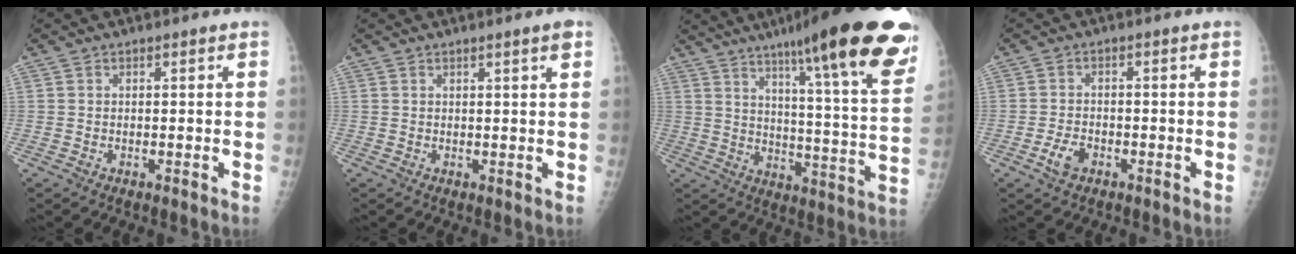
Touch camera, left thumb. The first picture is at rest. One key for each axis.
{"total": 2.1, "fx": 1.2, "fy": -0.2, "fz": 1.6, "tx": -0.025, "ty": -0.006, "tz": 0.018}
{"total": 27.8, "fx": 17.9, "fy": 3.2, "fz": 21.1, "tx": -0.280, "ty": -0.073, "tz": 0.250}
{"total": 3.4, "fx": -1.8, "fy": 2.1, "fz": 2.1, "tx": -0.038, "ty": 0.009, "tz": -0.031}